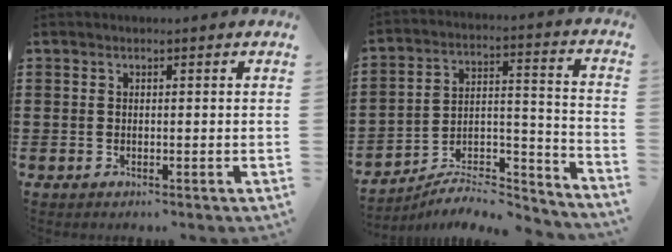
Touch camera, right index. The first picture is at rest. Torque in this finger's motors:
{"motor_torque": [1.43, 0.71, 0.70, 0.14]}